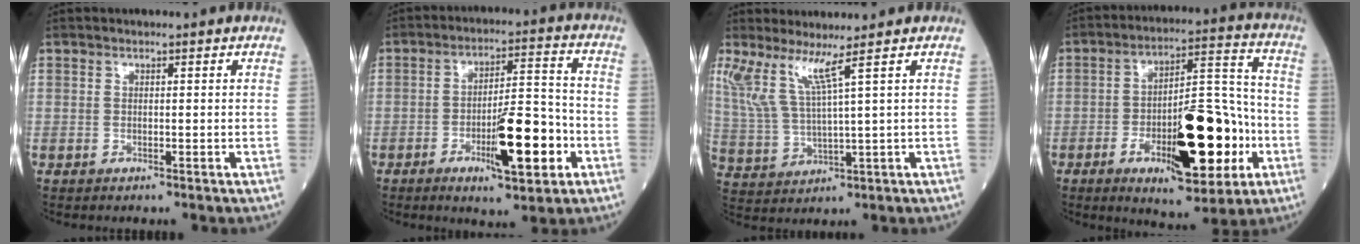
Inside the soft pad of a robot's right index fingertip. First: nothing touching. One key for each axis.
{"total": 11.8, "fx": -4.3, "fy": 2.5, "fz": 10.7, "tx": -0.167, "ty": 0.006, "tz": -0.064}
{"total": 6.3, "fx": 4.2, "fy": -1.2, "fz": 4.6, "tx": -0.104, "ty": -0.003, "tz": 0.100}
{"total": 18.2, "fx": -5.6, "fy": 5.4, "fz": 16.4, "tx": -0.255, "ty": 0.013, "tz": -0.077}